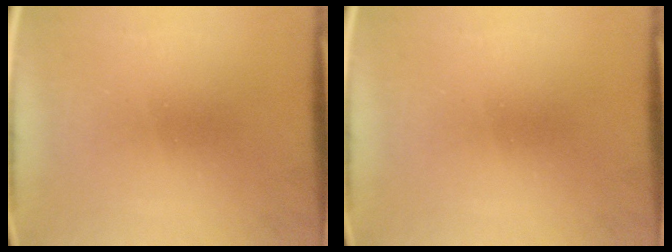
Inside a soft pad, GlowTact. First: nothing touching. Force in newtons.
{"total": 0.0}